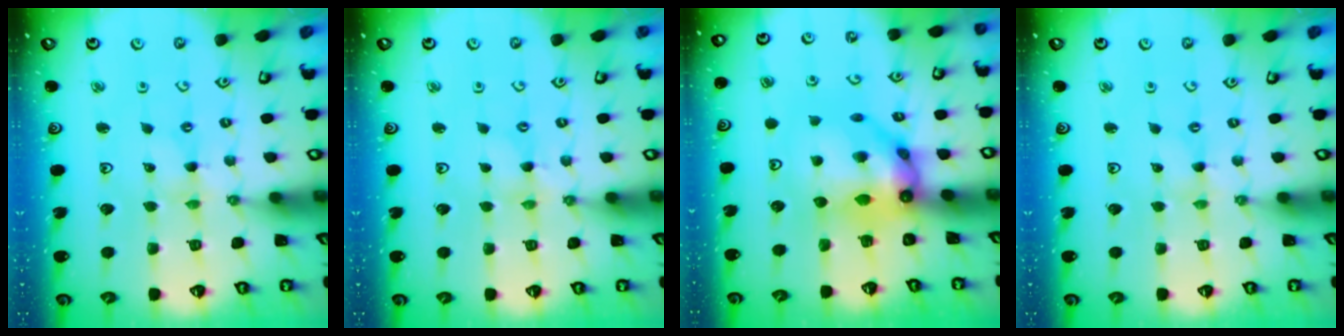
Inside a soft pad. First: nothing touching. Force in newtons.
{"total": 1.2, "press": 1.1, "slide": 0.2}
{"total": 13.0, "press": 12.9, "slide": 1.6}
{"total": 0.0}